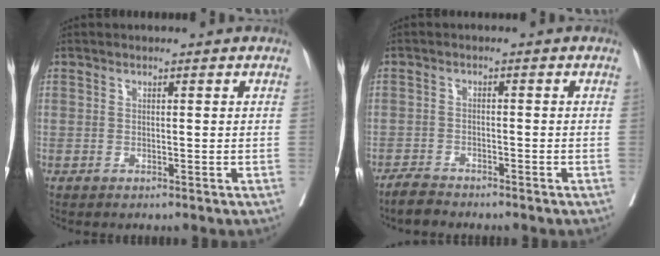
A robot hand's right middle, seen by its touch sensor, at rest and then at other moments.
{"total": 2.6, "force": [-2.5, 0.5, 0.6], "torque": [-0.018, -0.007, -0.048]}